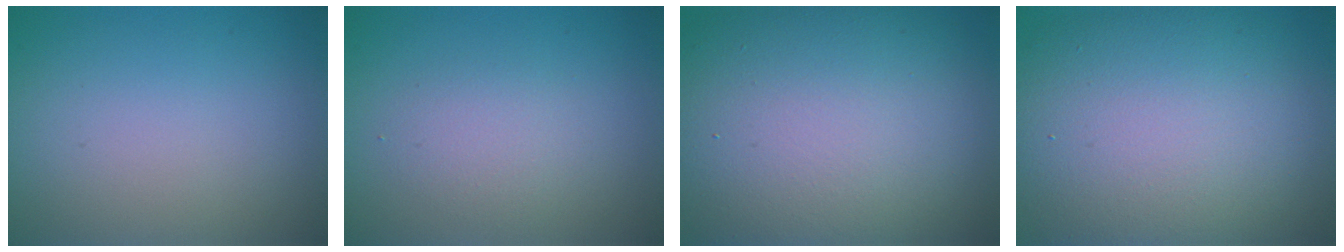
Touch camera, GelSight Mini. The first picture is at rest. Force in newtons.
{"total": 2.0, "press": 2.0, "slide": 0.1}
{"total": 15.7, "press": 15.7, "slide": 1.3}
{"total": 13.1, "press": 13.1, "slide": 0.7}